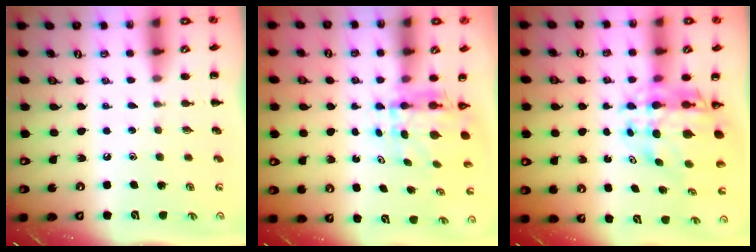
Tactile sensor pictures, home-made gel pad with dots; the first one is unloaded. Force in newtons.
{"total": 5.6, "press": 5.5, "slide": 0.8}
{"total": 10.4, "press": 9.8, "slide": 3.5}